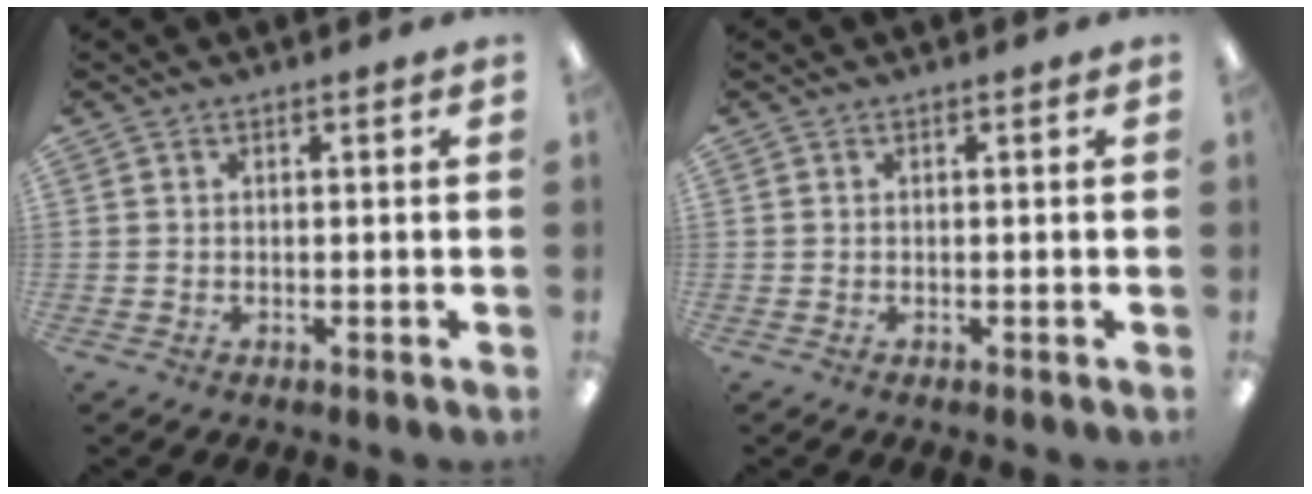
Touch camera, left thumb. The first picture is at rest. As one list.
[{"total": 0.0}]